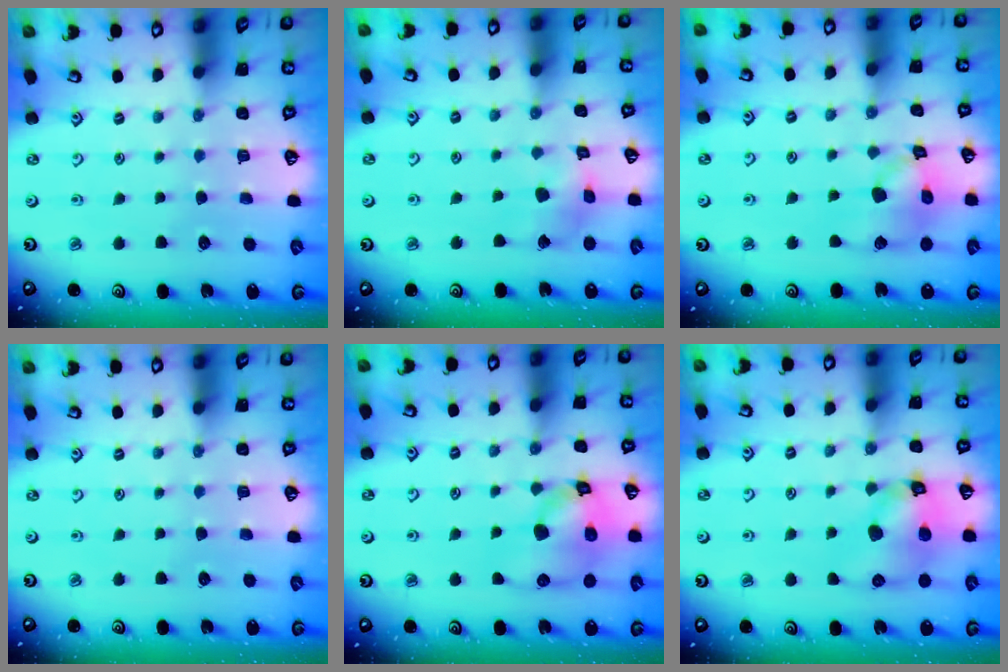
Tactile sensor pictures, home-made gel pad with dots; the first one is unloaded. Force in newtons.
{"total": 9.4, "press": 9.3, "slide": 1.0}
{"total": 14.0, "press": 13.9, "slide": 1.9}
{"total": 0.0}
{"total": 14.9, "press": 14.8, "slide": 1.9}
{"total": 11.6, "press": 11.5, "slide": 1.6}